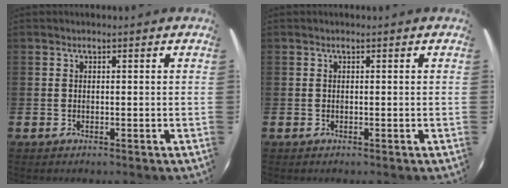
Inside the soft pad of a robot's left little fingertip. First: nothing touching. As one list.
[{"total": 0.0}]